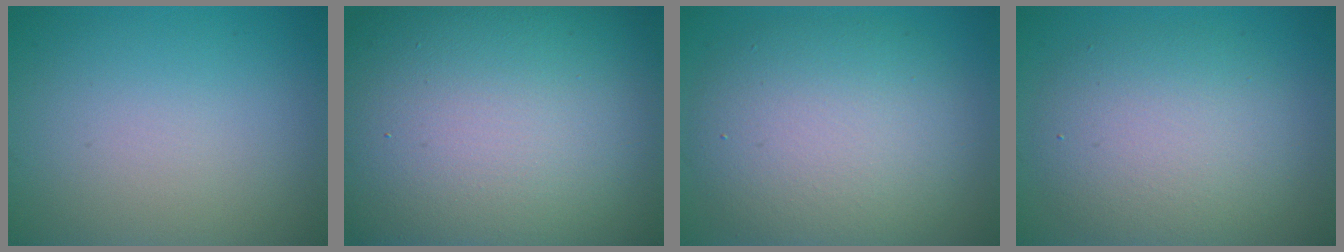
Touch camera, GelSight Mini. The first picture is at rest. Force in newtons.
{"total": 22.9, "press": 22.9, "slide": 1.3}
{"total": 8.3, "press": 8.3, "slide": 0.3}
{"total": 6.2, "press": 6.2, "slide": 0.2}